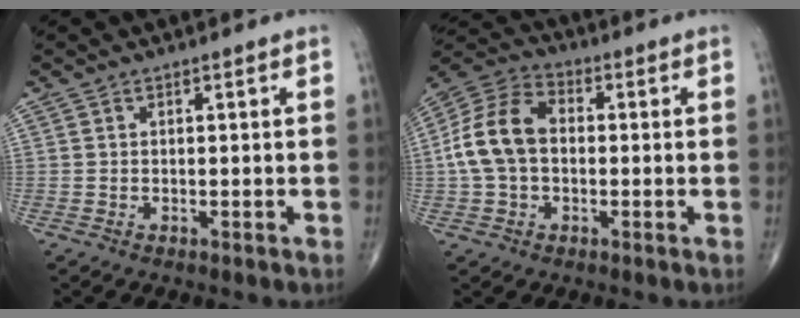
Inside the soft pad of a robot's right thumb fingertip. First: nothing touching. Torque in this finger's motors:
{"motor_torque": [-0.30, 0.55, 0.20, 0.09, 0.16]}